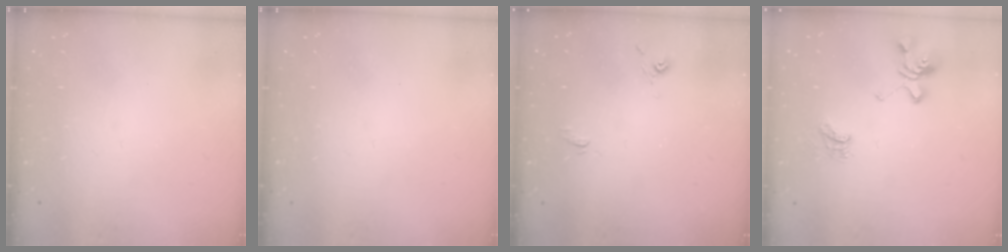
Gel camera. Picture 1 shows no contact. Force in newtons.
{"total": 0.0}
{"total": 3.8, "press": 3.8, "slide": 0.1}
{"total": 7.2, "press": 7.1, "slide": 1.2}